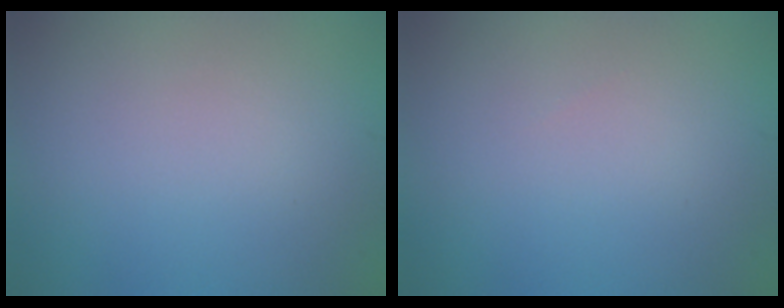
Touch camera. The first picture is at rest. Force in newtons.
{"total": 0.0}